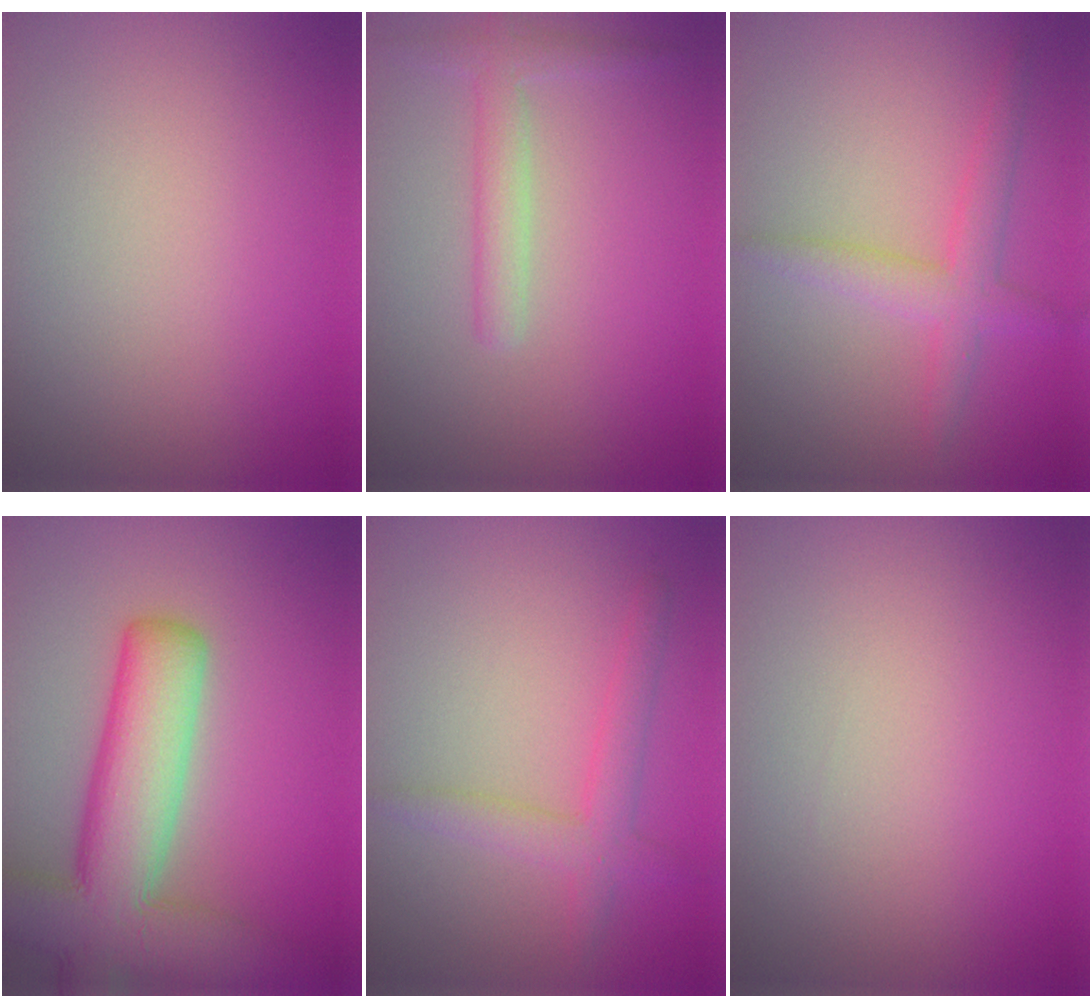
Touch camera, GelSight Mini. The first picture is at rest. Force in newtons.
{"total": 2.4, "press": 2.4, "slide": 0.1}
{"total": 3.0, "press": 3.0, "slide": 0.2}
{"total": 11.0, "press": 10.9, "slide": 0.7}
{"total": 2.8, "press": 2.8, "slide": 0.2}
{"total": 0.0}